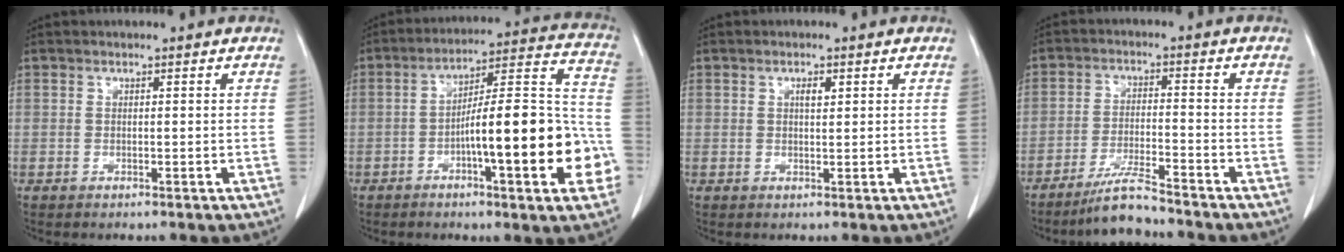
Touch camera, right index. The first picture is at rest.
{"total": 19.9, "force": [-5.5, 3.4, 18.8], "torque": [-0.217, 0.035, -0.072]}
{"total": 1.4, "force": [0.6, 0.5, 1.2], "torque": [-0.021, 0.000, 0.009]}
{"total": 6.2, "force": [-5.5, -0.2, 2.9], "torque": [-0.058, -0.024, -0.101]}